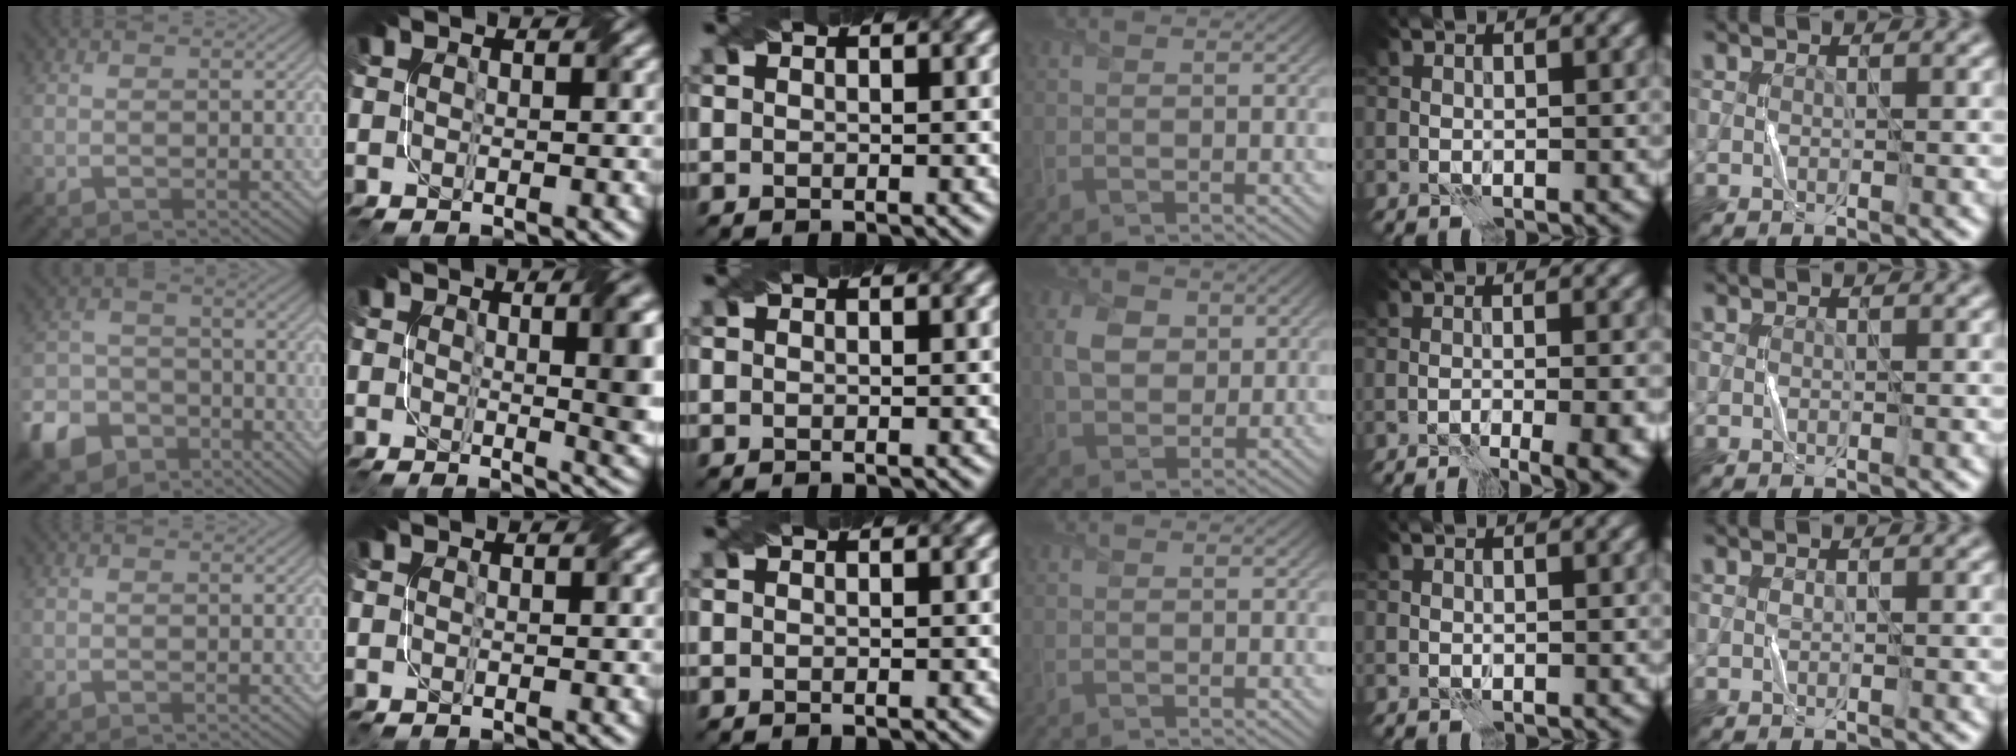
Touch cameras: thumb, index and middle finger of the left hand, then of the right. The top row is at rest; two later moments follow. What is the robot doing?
{"motion": "fold", "object": "bubble wrap"}